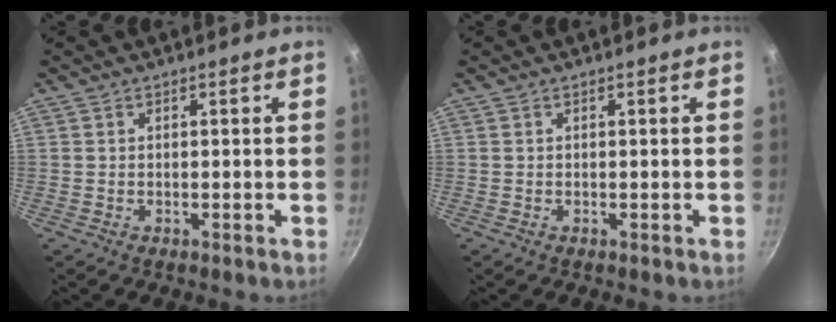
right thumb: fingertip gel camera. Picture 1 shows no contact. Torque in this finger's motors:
{"motor_torque": [-0.01, 0.01, 0.06, -0.06, 0.00]}